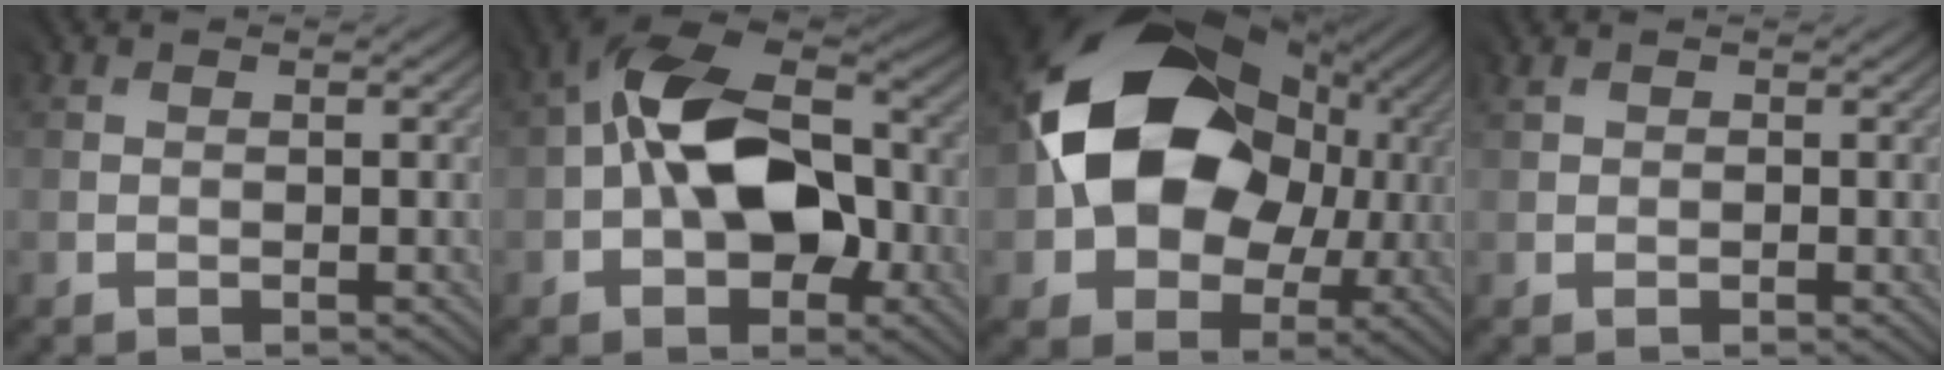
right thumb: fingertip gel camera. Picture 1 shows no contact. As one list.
[{"total": 13.0, "force": [-1.0, 7.8, 10.4], "torque": [-0.173, 0.020, -0.031]}, {"total": 18.0, "force": [2.4, 14.2, 10.7], "torque": [-0.198, -0.020, 0.058]}, {"total": 1.2, "force": [0.8, 0.8, 0.4], "torque": [-0.007, 0.001, 0.013]}]